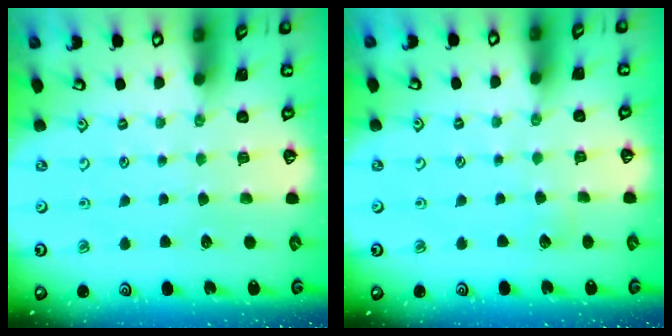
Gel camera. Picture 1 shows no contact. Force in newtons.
{"total": 1.8, "press": 1.8, "slide": 0.2}